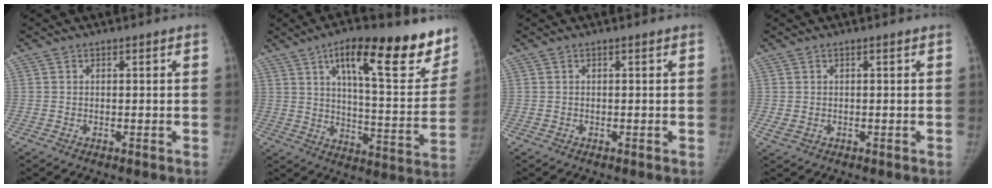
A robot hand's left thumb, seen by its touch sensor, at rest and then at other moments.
{"total": 23.9, "force": [14.3, 7.4, 17.7], "torque": [-0.198, -0.052, 0.208]}
{"total": 0.0}
{"total": 1.6, "force": [-0.2, 1.0, 1.2], "torque": [-0.027, 0.002, 0.001]}